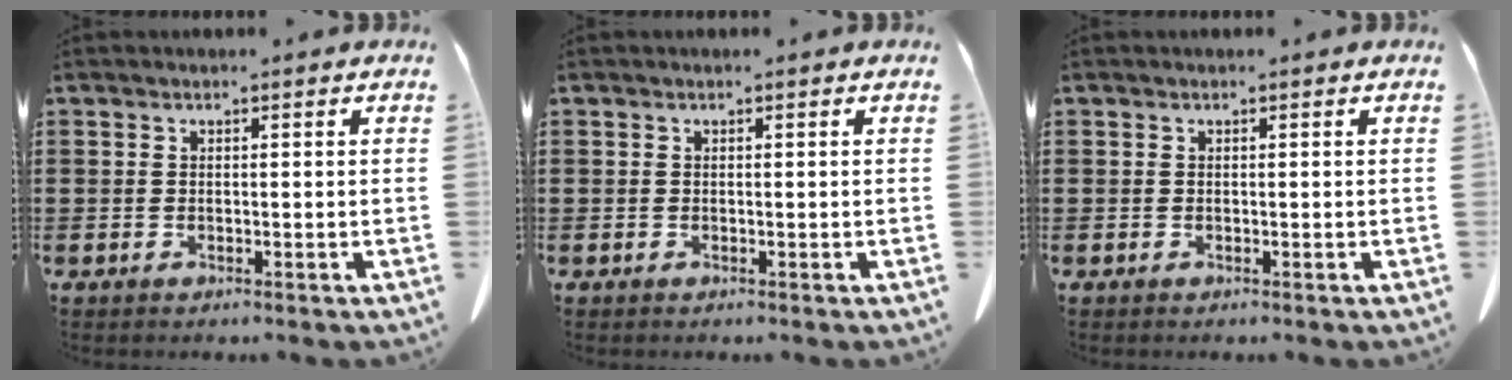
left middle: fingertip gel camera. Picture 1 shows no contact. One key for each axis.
{"total": 0.0}
{"total": 0.0}